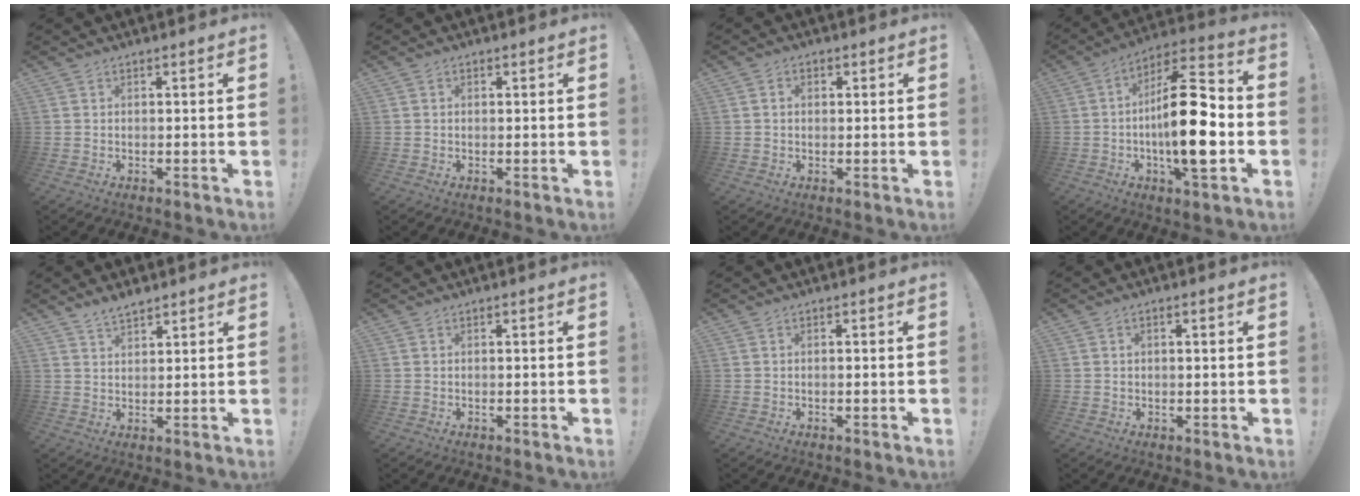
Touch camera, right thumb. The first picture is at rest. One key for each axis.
{"total": 0.6, "fx": 0.0, "fy": 0.4, "fz": 0.4, "tx": -0.007, "ty": 0.002, "tz": 0.000}
{"total": 2.0, "fx": 0.1, "fy": 1.5, "fz": 1.4, "tx": -0.026, "ty": 0.006, "tz": 0.001}
{"total": 20.3, "fx": -2.7, "fy": 6.3, "fz": 19.1, "tx": -0.324, "ty": 0.002, "tz": -0.048}
{"total": 4.0, "fx": 3.4, "fy": 1.5, "fz": 1.4, "tx": -0.027, "ty": -0.018, "tz": 0.063}
{"total": 0.0}
{"total": 0.0}
{"total": 1.2, "fx": -0.1, "fy": 0.6, "fz": 1.0, "tx": -0.029, "ty": 0.011, "tz": -0.002}